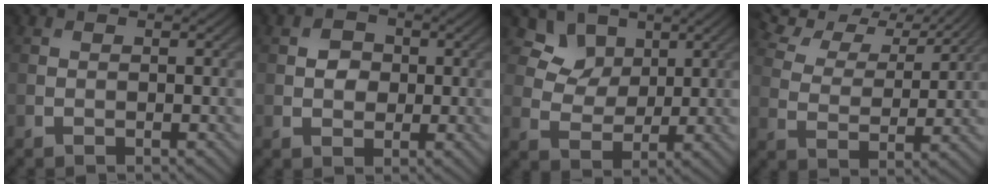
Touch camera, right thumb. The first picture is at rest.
{"total": 2.6, "force": [0.2, 2.3, 1.3], "torque": [-0.022, -0.001, -0.004]}
{"total": 7.2, "force": [4.5, 5.0, 2.6], "torque": [-0.081, -0.028, 0.107]}
{"total": 8.8, "force": [7.5, 2.5, 4.0], "torque": [-0.090, 0.006, 0.120]}